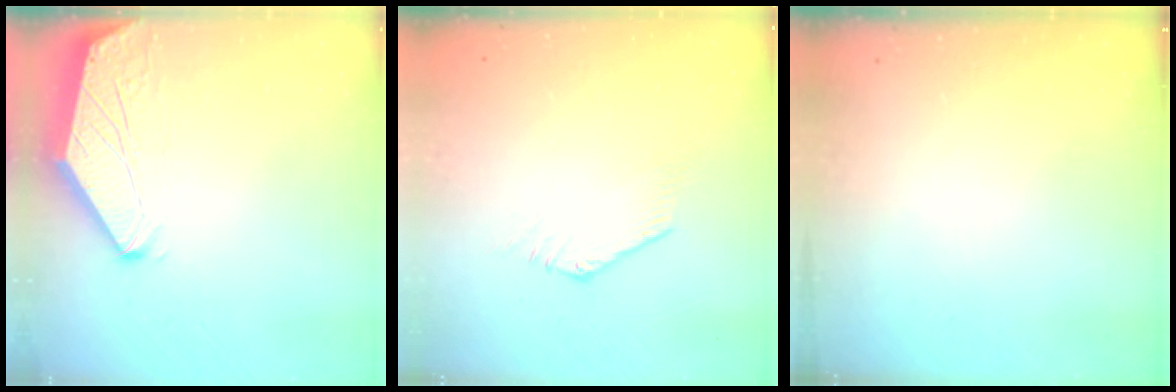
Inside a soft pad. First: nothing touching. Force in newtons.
{"total": 1.4, "press": 1.4, "slide": 0.1}
{"total": 0.0}